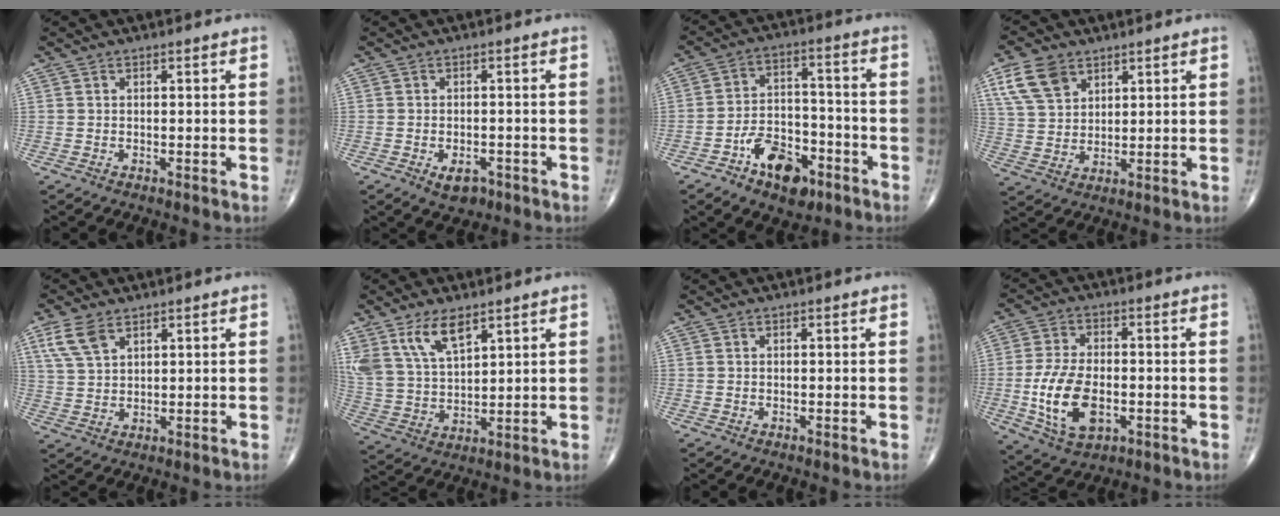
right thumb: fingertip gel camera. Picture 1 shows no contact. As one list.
[{"total": 3.8, "force": [-1.8, 2.4, 2.4], "torque": [-0.028, 0.005, -0.023]}, {"total": 12.4, "force": [-6.8, 6.9, 7.7], "torque": [-0.095, 0.045, -0.110]}, {"total": 8.9, "force": [4.8, 5.8, 4.7], "torque": [-0.080, -0.012, 0.099]}, {"total": 6.1, "force": [3.5, 3.2, 3.9], "torque": [-0.078, -0.007, 0.077]}, {"total": 11.2, "force": [6.8, 5.1, 7.2], "torque": [-0.133, -0.022, 0.146]}, {"total": 0.0}, {"total": 12.6, "force": [-2.7, 7.2, 9.9], "torque": [-0.186, 0.002, -0.042]}]